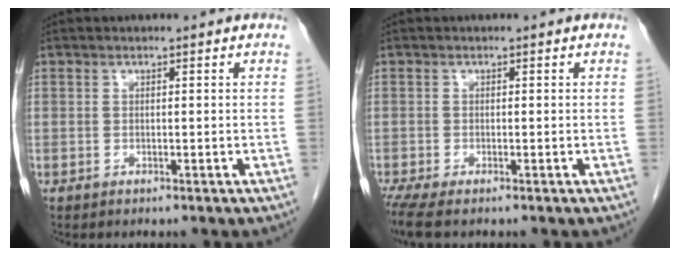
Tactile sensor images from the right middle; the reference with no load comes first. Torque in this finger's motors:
{"motor_torque": [0.60, -0.47, 0.06, 0.05]}